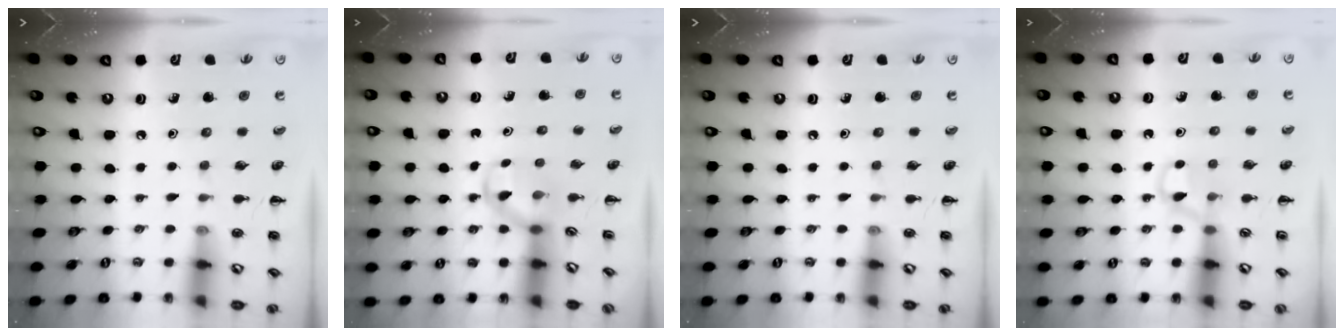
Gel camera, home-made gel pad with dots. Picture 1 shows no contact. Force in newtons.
{"total": 3.6, "press": 3.3, "slide": 1.4}
{"total": 0.0}
{"total": 4.7, "press": 4.5, "slide": 1.2}